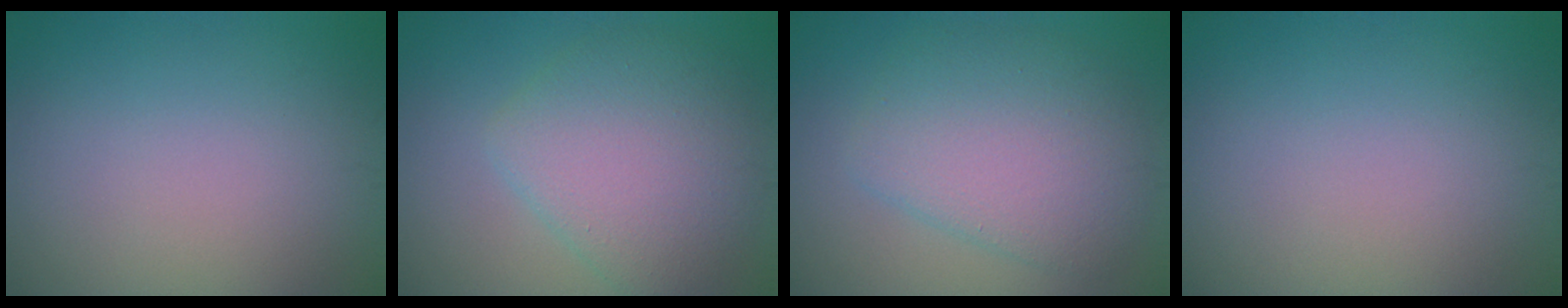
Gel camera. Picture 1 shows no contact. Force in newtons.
{"total": 6.1, "press": 6.1, "slide": 0.2}
{"total": 6.0, "press": 6.0, "slide": 0.2}
{"total": 0.0}